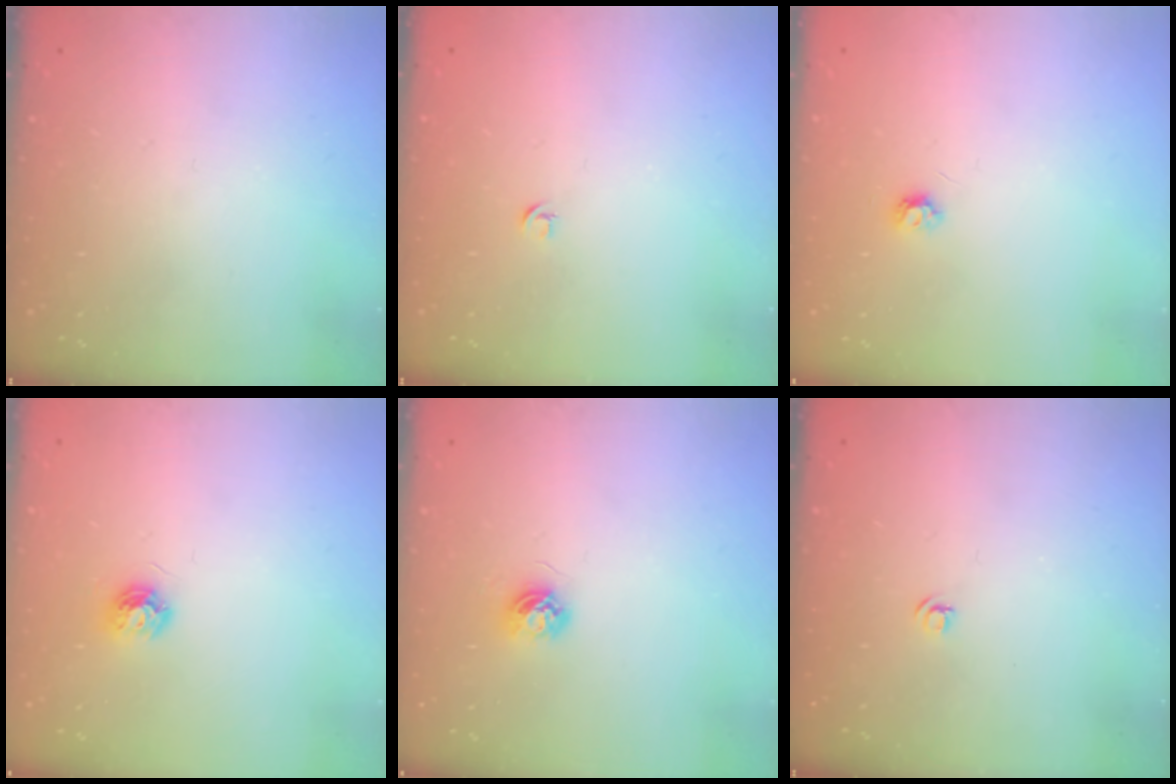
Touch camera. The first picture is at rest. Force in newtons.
{"total": 2.7, "press": 2.6, "slide": 0.6}
{"total": 3.7, "press": 3.7, "slide": 0.4}
{"total": 5.9, "press": 5.9, "slide": 0.5}
{"total": 4.2, "press": 4.2, "slide": 0.4}
{"total": 3.5, "press": 3.4, "slide": 0.5}